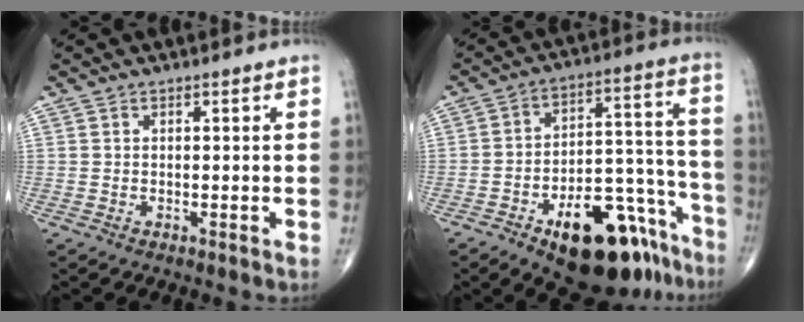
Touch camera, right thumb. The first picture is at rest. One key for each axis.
{"total": 21.3, "fx": -12.6, "fy": 9.9, "fz": 14.1, "tx": -0.138, "ty": 0.099, "tz": -0.182}